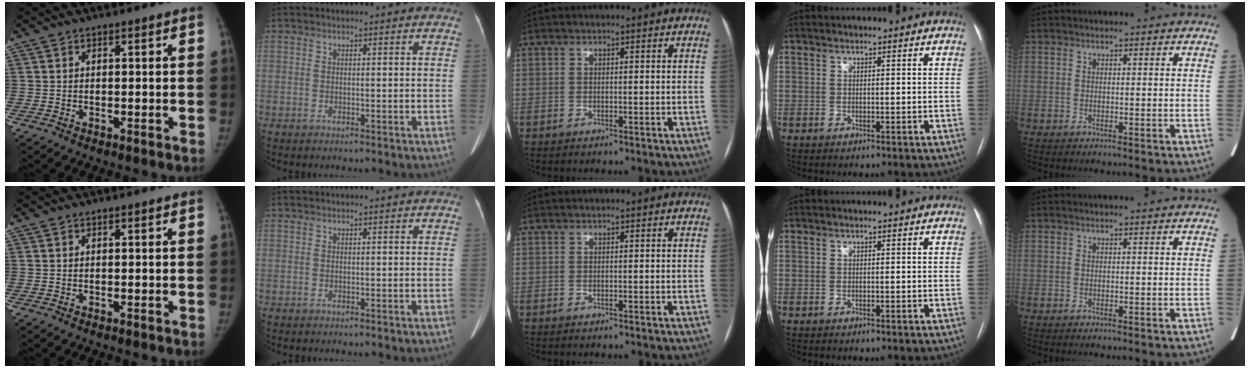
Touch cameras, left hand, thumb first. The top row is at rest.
{}